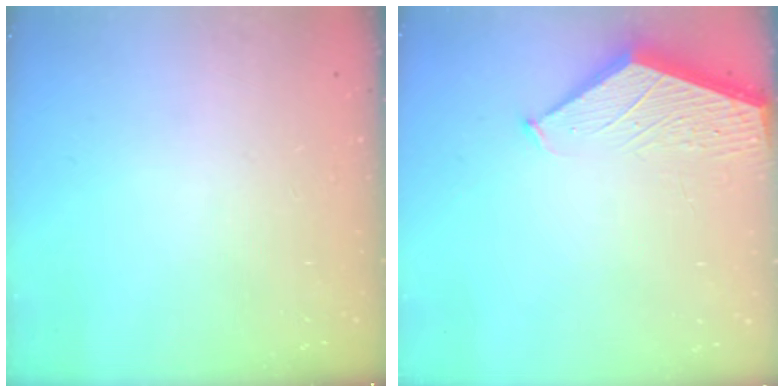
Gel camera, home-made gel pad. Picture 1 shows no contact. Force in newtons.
{"total": 2.1, "press": 2.1, "slide": 0.2}